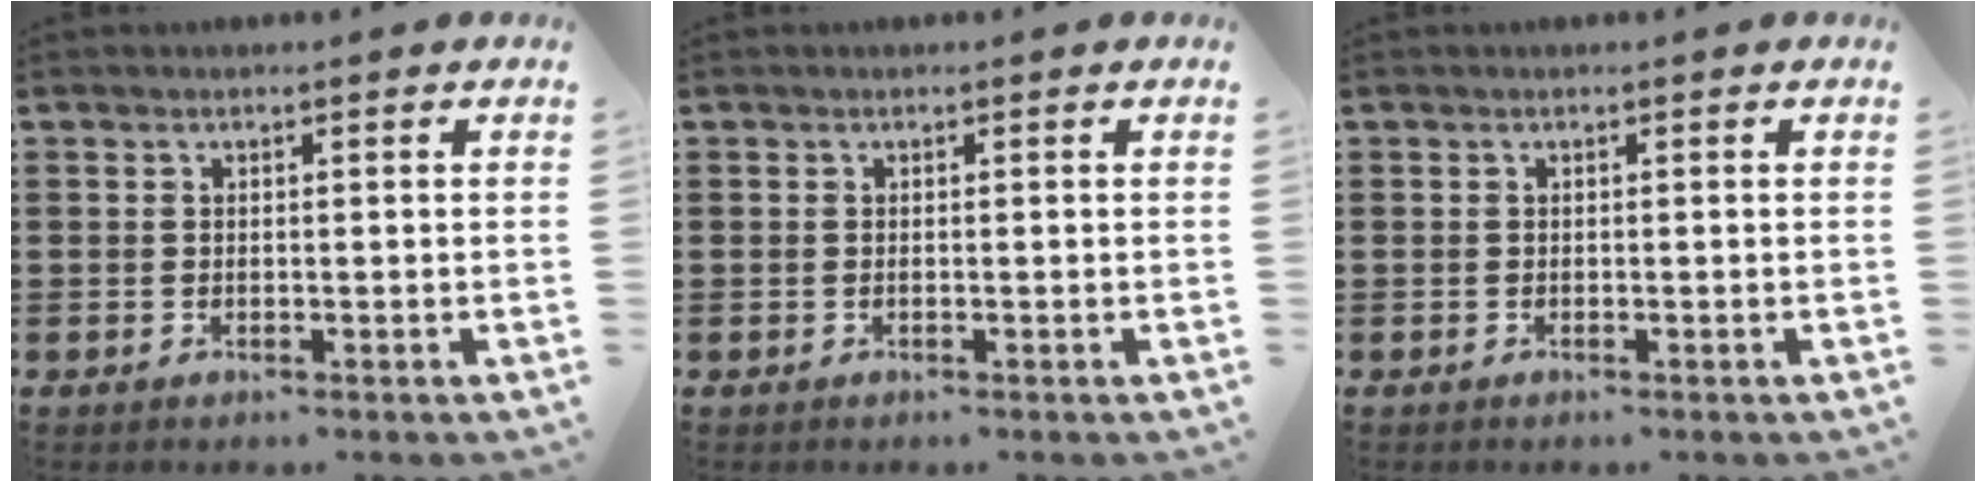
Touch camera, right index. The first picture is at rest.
{"total": 0.0}
{"total": 0.0}